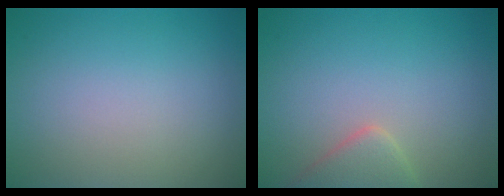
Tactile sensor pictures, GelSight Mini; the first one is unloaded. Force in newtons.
{"total": 2.8, "press": 2.8, "slide": 0.2}